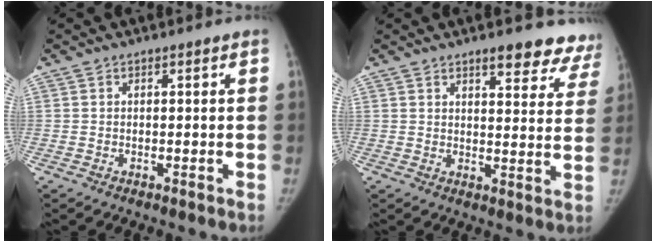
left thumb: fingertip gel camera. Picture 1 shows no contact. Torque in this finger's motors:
{"motor_torque": [0.71, -0.30, 0.63, -0.57, 0.06]}